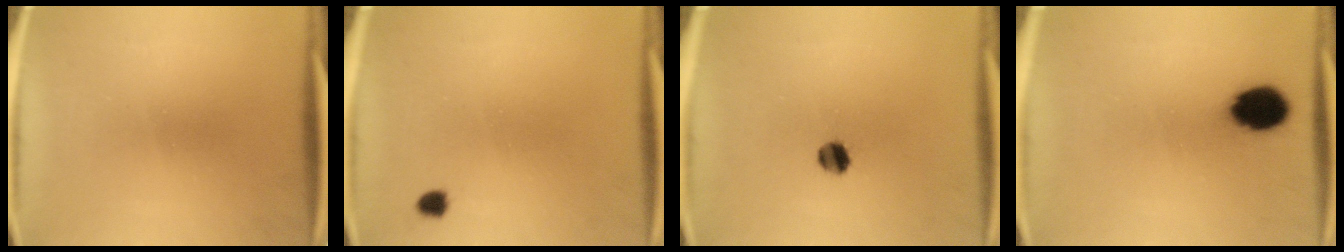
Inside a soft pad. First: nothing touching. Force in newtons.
{"total": 1.4}
{"total": 3.8}
{"total": 9.6}